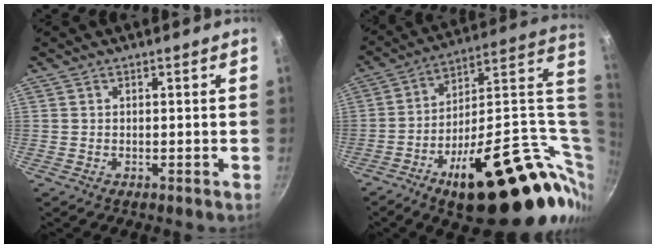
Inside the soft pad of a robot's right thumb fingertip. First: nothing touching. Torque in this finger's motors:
{"motor_torque": [3.92, 1.09, 1.91, -0.85, 0.47]}